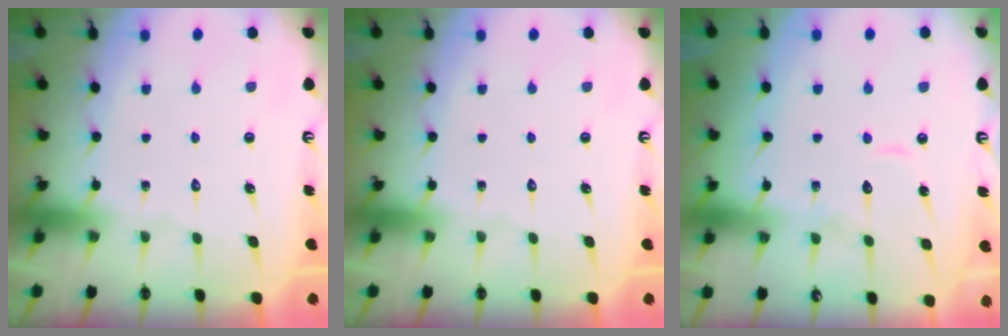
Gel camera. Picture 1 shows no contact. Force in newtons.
{"total": 0.0}
{"total": 9.8, "press": 9.8, "slide": 0.5}